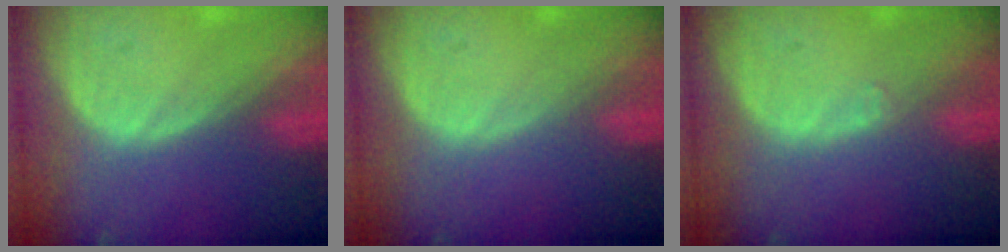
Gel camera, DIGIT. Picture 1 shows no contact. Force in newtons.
{"total": 0.0}
{"total": 0.6, "press": 0.5, "slide": 0.4}